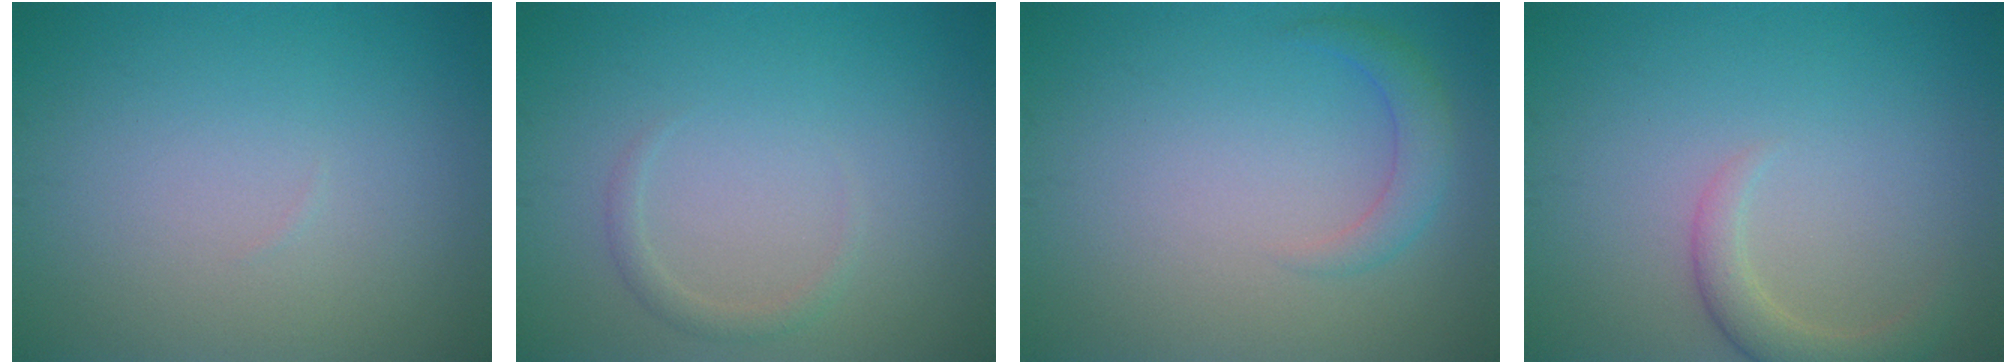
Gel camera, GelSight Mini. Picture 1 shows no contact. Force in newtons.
{"total": 1.1, "press": 1.1, "slide": 0.1}
{"total": 2.0, "press": 2.0, "slide": 0.2}
{"total": 2.6, "press": 2.5, "slide": 0.4}